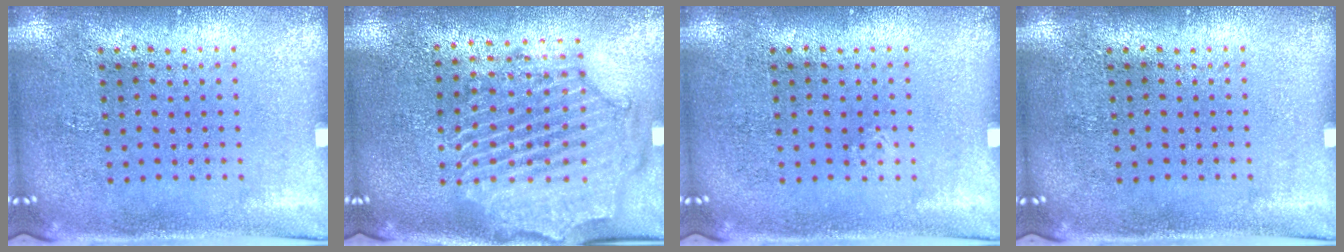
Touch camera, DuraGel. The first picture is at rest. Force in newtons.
{"total": 2.3, "press": 2.2, "slide": 0.8}
{"total": 0.0}
{"total": 0.0}